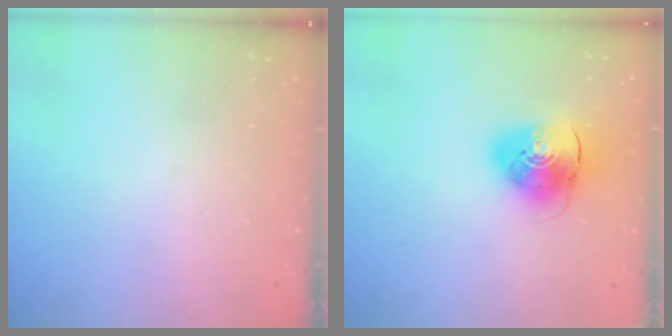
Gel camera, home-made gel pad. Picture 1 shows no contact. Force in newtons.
{"total": 10.9, "press": 10.7, "slide": 1.6}